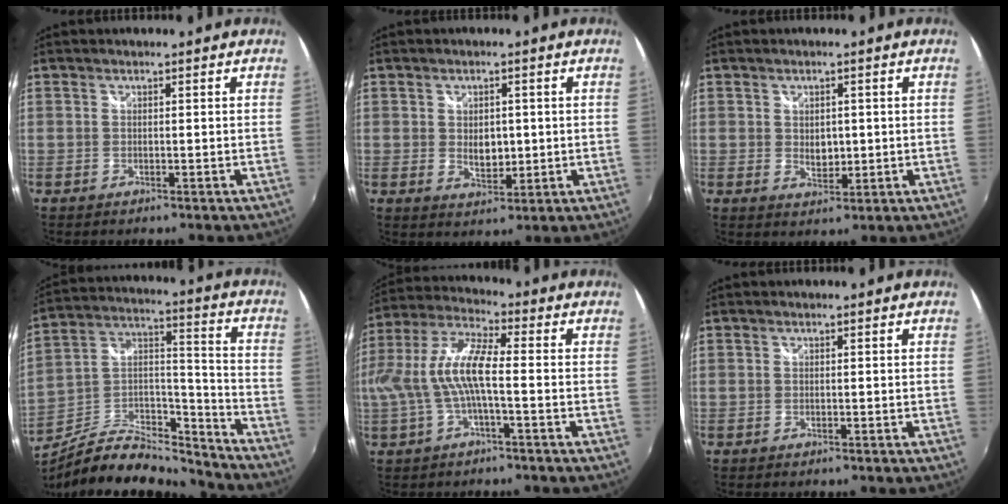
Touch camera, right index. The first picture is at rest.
{"total": 4.6, "force": [0.2, 3.1, 3.4], "torque": [-0.054, -0.004, 0.007]}
{"total": 3.5, "force": [0.3, 2.6, 2.4], "torque": [-0.036, -0.003, 0.006]}
{"total": 16.7, "force": [-14.0, 5.9, 7.0], "torque": [-0.131, 0.034, -0.229]}
{"total": 11.0, "force": [-1.3, 2.4, 10.6], "torque": [-0.209, 0.005, -0.020]}
{"total": 0.0}